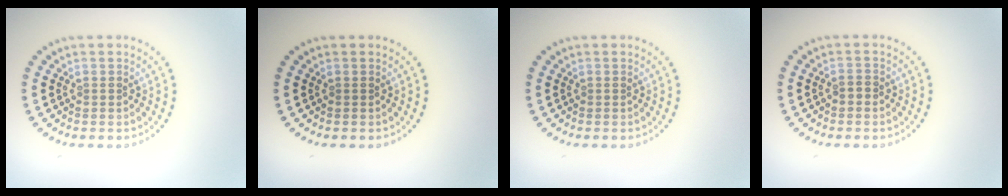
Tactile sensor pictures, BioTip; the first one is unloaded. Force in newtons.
{"total": 0.0}
{"total": 0.0}
{"total": 0.8, "press": 0.8, "slide": 0.1}